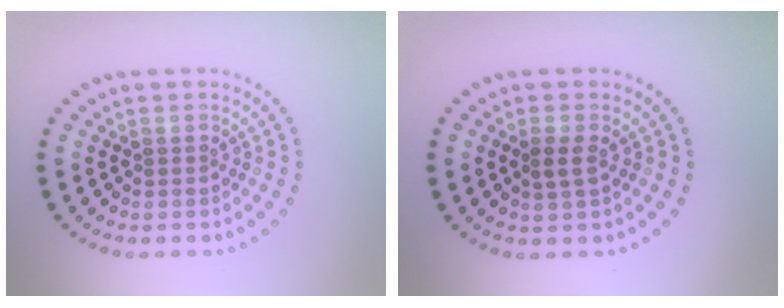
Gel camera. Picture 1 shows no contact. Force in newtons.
{"total": 1.5, "press": 1.4, "slide": 0.4}